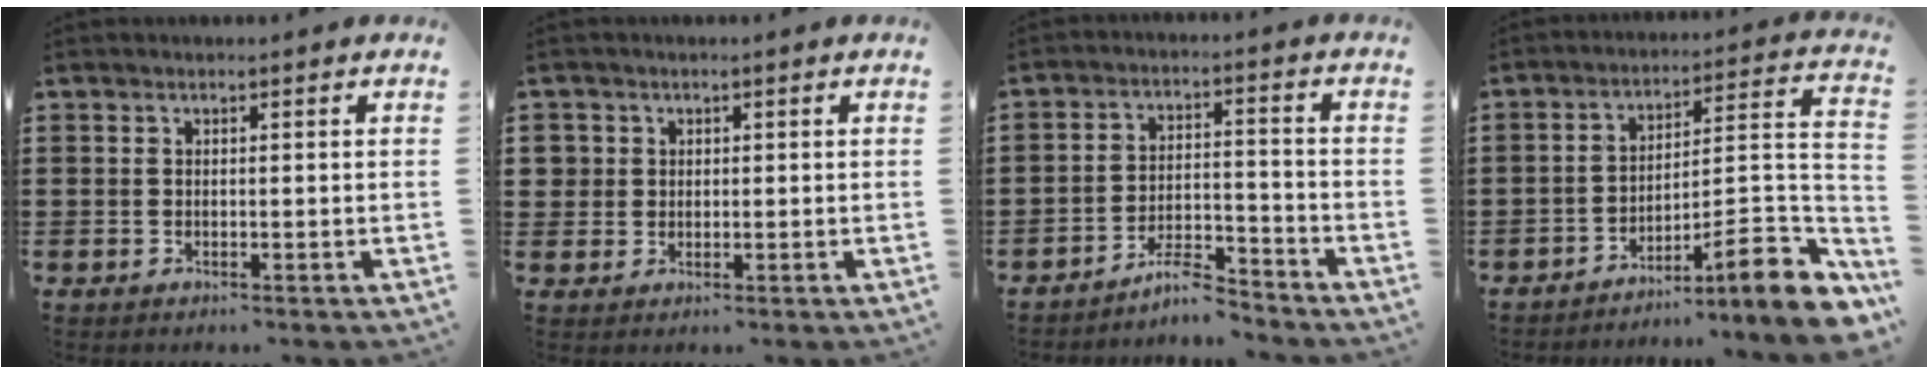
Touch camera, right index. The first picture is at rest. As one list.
[{"total": 2.2, "force": [0.6, 2.1, 0.3], "torque": [-0.017, 0.012, 0.009]}, {"total": 6.2, "force": [-5.7, 1.0, 2.1], "torque": [-0.040, 0.007, -0.109]}, {"total": 9.1, "force": [-6.0, 1.4, 6.7], "torque": [-0.088, -0.008, -0.117]}]